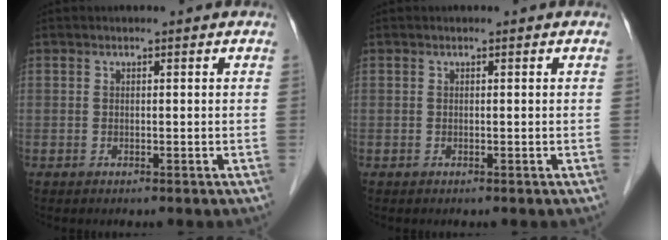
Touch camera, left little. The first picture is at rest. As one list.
[{"total": 0.0}]